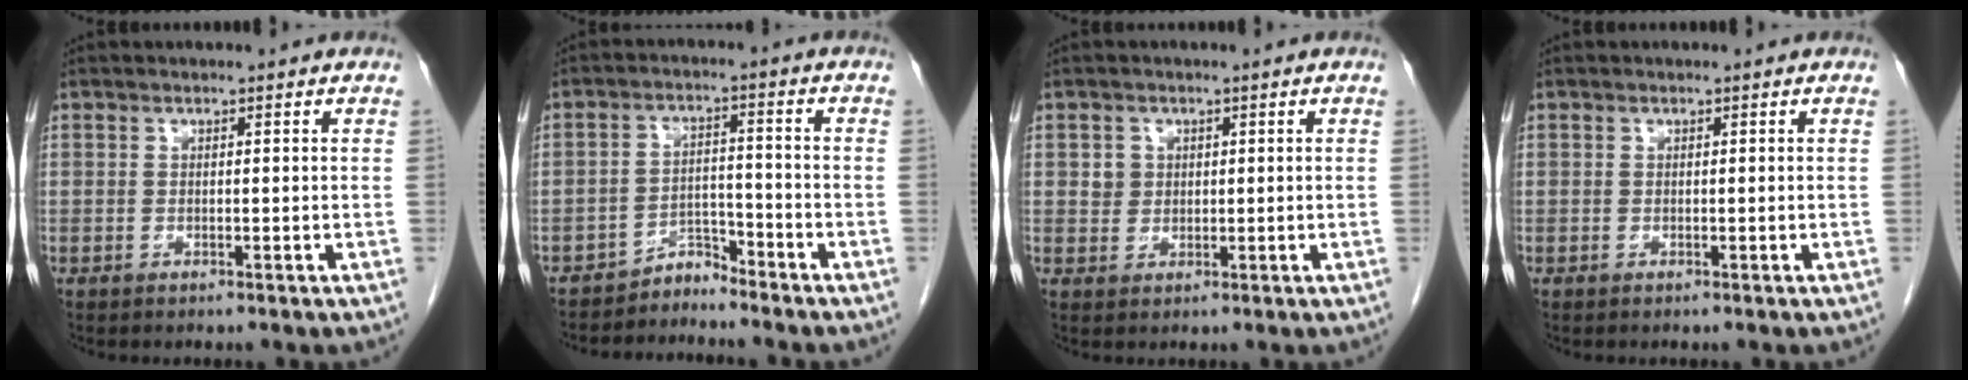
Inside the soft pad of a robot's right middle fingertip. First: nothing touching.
{"total": 3.4, "force": [-3.3, 0.5, -0.5], "torque": [0.017, 0.001, -0.056]}
{"total": 2.2, "force": [0.6, 2.1, 0.4], "torque": [-0.002, 0.002, 0.010]}
{"total": 0.0}